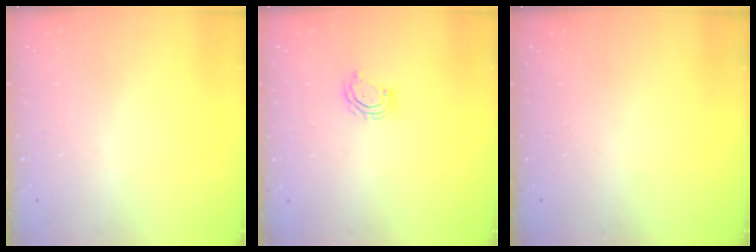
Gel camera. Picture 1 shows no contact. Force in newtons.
{"total": 6.1, "press": 6.1, "slide": 0.5}
{"total": 0.0}